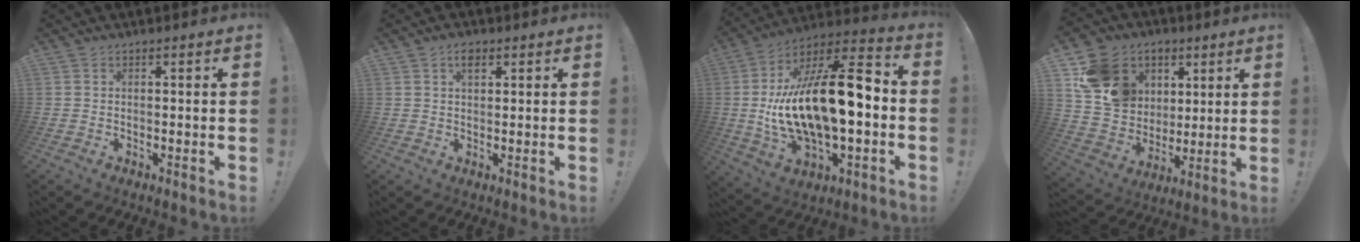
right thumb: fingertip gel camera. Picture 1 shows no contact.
{"total": 3.2, "force": [1.6, 1.8, 2.2], "torque": [-0.026, -0.002, 0.024]}
{"total": 23.9, "force": [-0.2, 10.3, 21.6], "torque": [-0.381, -0.010, 0.000]}
{"total": 17.0, "force": [6.7, 14.3, 6.3], "torque": [-0.109, -0.012, 0.154]}